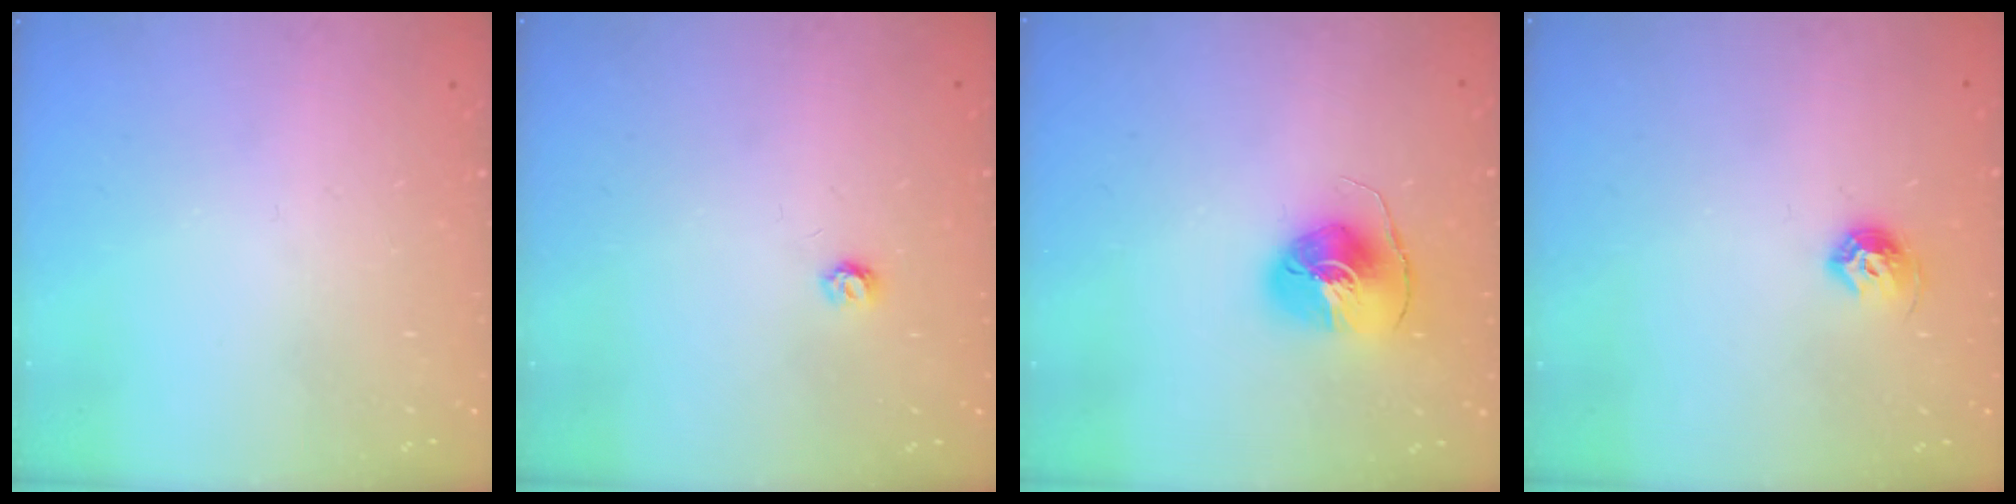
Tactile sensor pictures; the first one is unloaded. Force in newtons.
{"total": 3.6, "press": 3.6, "slide": 0.3}
{"total": 8.1, "press": 8.1, "slide": 0.3}
{"total": 7.6, "press": 7.5, "slide": 1.1}